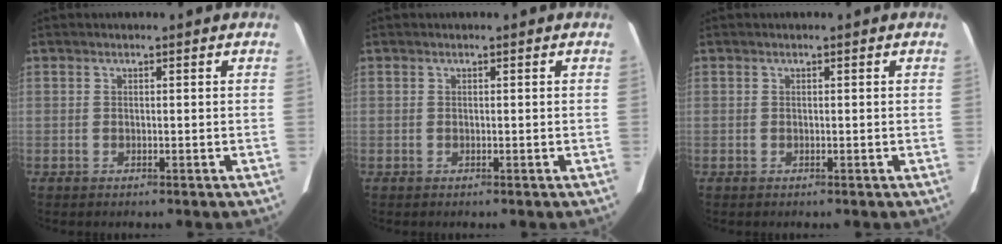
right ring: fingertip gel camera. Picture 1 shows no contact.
{"total": 0.0}
{"total": 0.0}